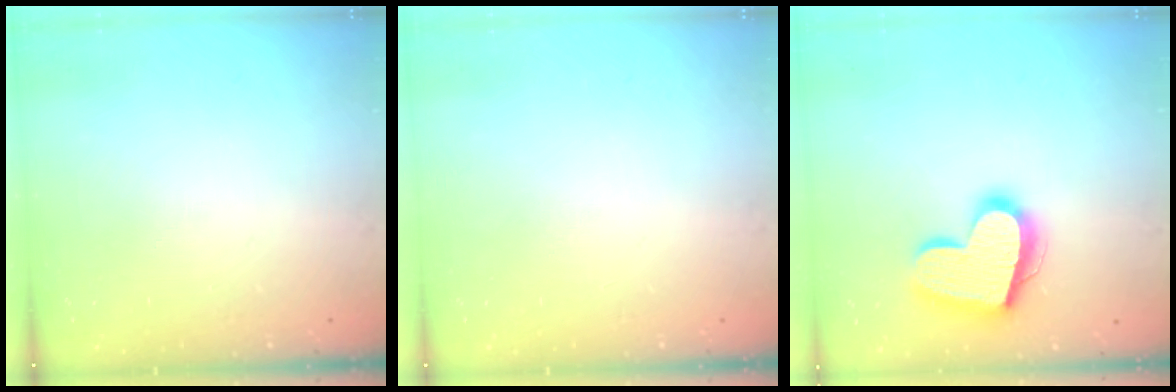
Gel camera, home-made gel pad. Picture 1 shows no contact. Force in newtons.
{"total": 0.0}
{"total": 18.7, "press": 18.6, "slide": 1.4}